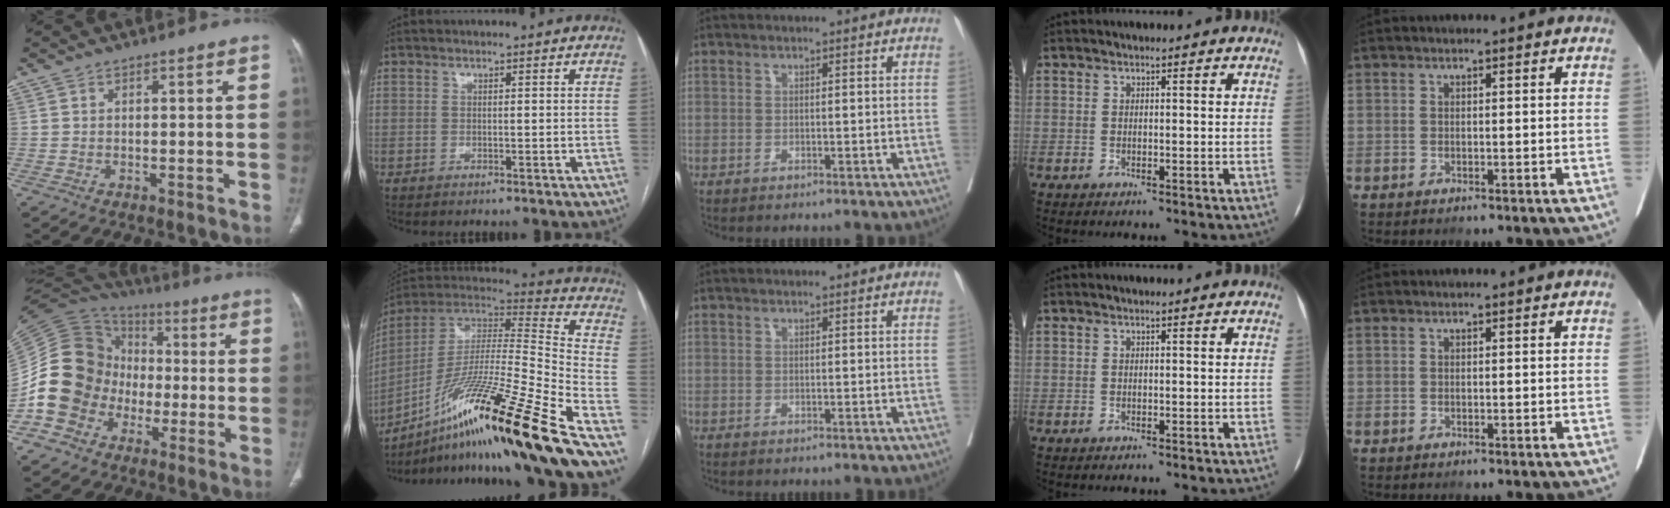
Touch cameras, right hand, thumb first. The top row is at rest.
{"thumb": {"total": 17.5, "force": [-5.1, 15.2, 6.9], "torque": [-0.119, 0.063, -0.098]}, "index": {"total": 29.9, "force": [-19.1, -0.6, 22.9], "torque": [-0.352, -0.026, -0.335]}}